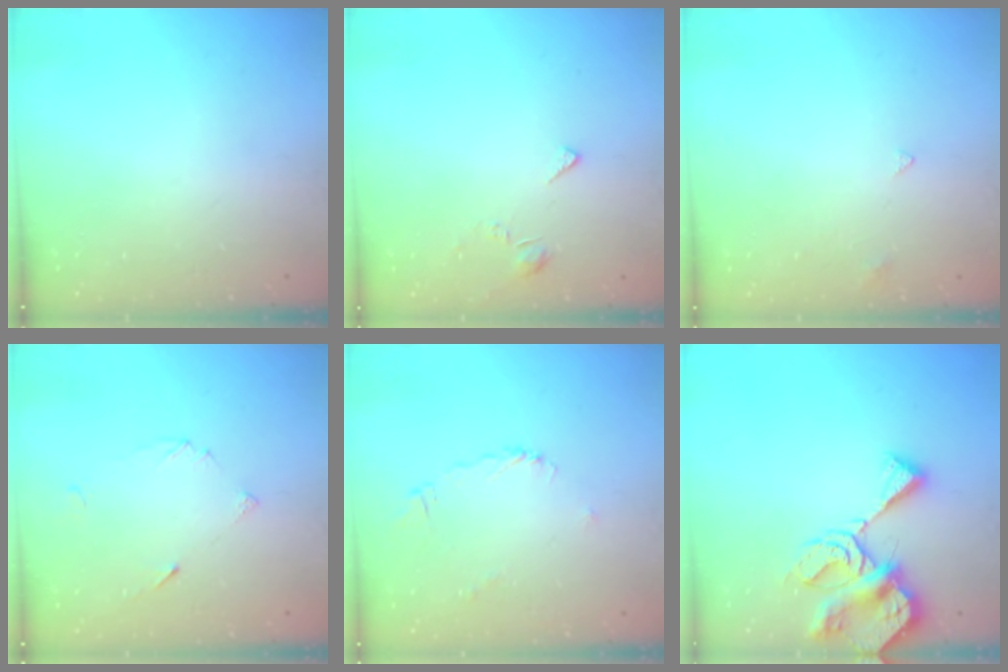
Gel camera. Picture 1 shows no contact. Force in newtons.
{"total": 1.9, "press": 1.9, "slide": 0.4}
{"total": 2.8, "press": 2.8, "slide": 0.5}
{"total": 4.0, "press": 3.9, "slide": 0.6}
{"total": 4.6, "press": 4.6, "slide": 0.4}
{"total": 11.1, "press": 11.1, "slide": 0.8}